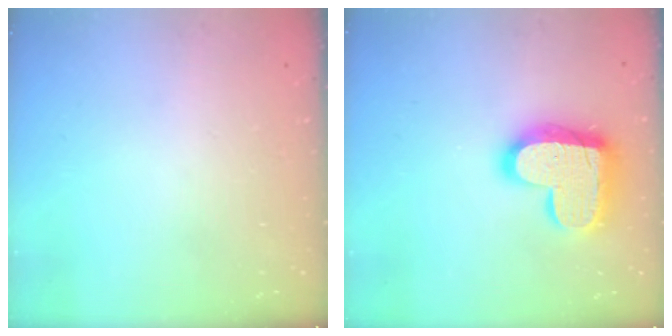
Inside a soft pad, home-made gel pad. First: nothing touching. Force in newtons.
{"total": 17.9, "press": 17.9, "slide": 1.4}